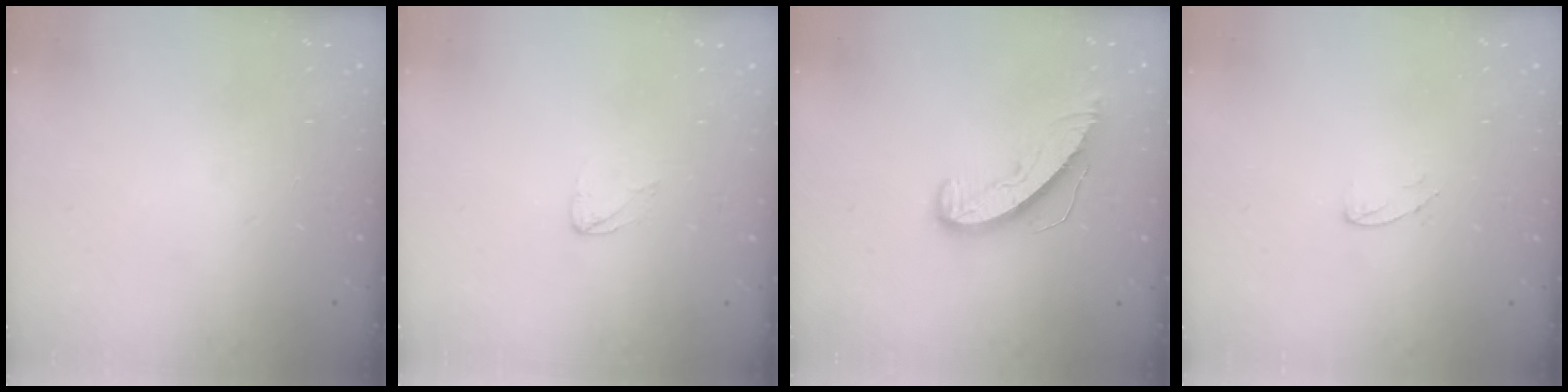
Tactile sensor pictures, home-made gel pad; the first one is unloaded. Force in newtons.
{"total": 2.7, "press": 2.7, "slide": 0.2}
{"total": 8.4, "press": 8.4, "slide": 0.2}
{"total": 4.7, "press": 4.6, "slide": 0.4}